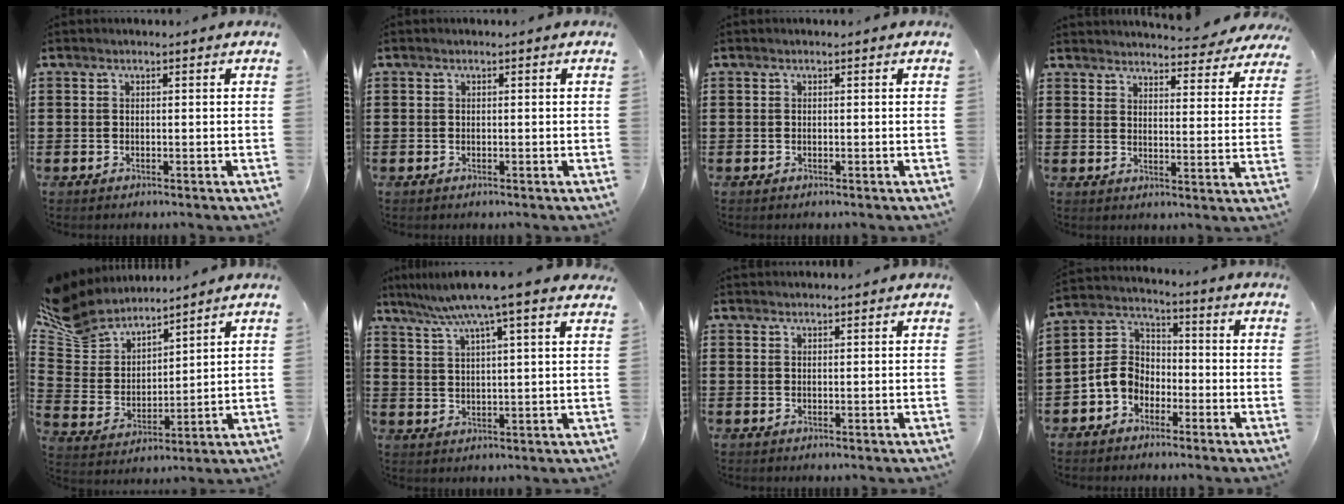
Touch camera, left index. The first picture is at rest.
{"total": 0.0}
{"total": 0.0}
{"total": 4.4, "force": [4.4, -0.1, 0.5], "torque": [-0.013, -0.034, 0.073]}
{"total": 7.9, "force": [7.2, 3.1, 0.4], "torque": [-0.058, -0.049, 0.135]}
{"total": 7.8, "force": [6.1, -0.4, 4.9], "torque": [-0.110, -0.022, 0.103]}
{"total": 1.0, "force": [1.0, 0.0, 0.1], "torque": [-0.004, -0.003, 0.020]}
{"total": 5.7, "force": [-2.3, 4.6, 2.6], "torque": [-0.083, 0.002, -0.056]}